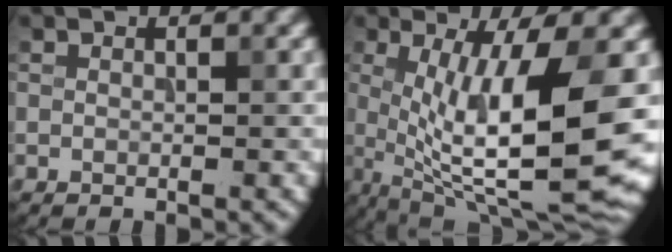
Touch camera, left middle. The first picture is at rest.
{"total": 12.2, "force": [0.2, 3.1, 11.8], "torque": [-0.198, -0.016, 0.009]}